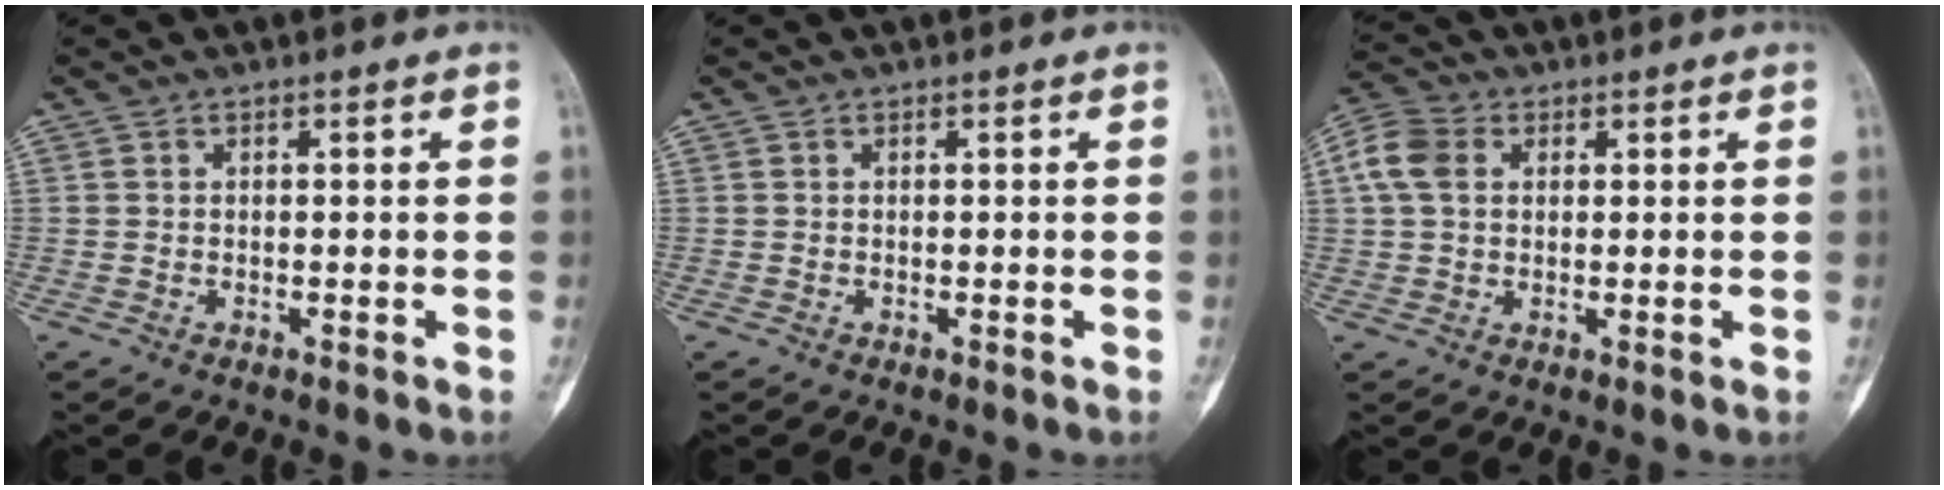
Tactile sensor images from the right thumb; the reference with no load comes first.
{"total": 0.0}
{"total": 7.5, "force": [1.9, 5.6, 4.6], "torque": [-0.098, 0.015, 0.029]}